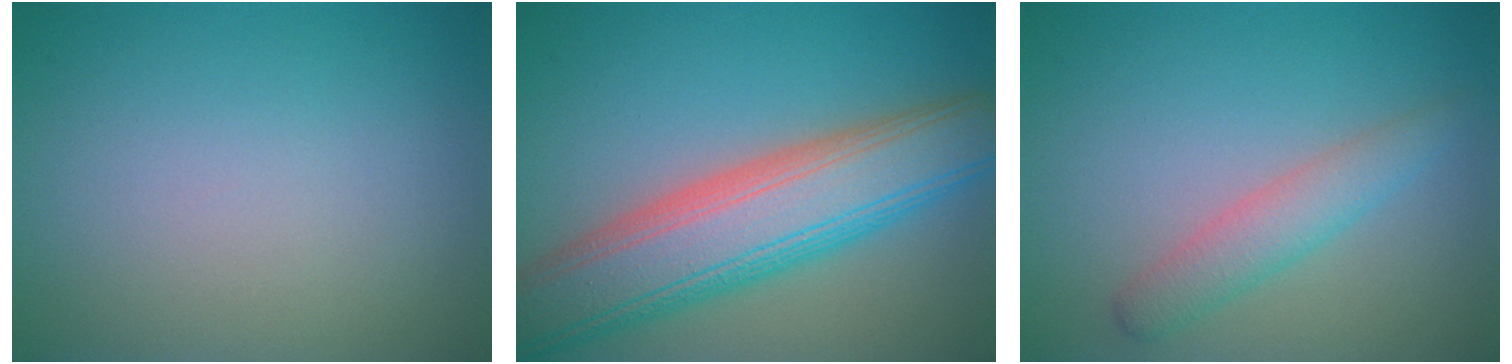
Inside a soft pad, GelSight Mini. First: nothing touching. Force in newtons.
{"total": 9.8, "press": 9.8, "slide": 0.4}
{"total": 2.7, "press": 2.7, "slide": 0.1}